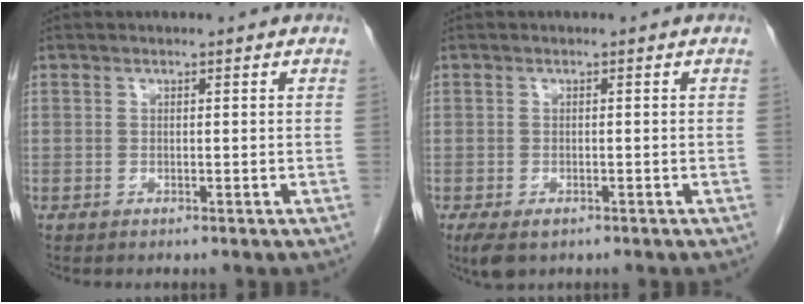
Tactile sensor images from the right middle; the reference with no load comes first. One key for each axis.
{"total": 4.0, "fx": -2.5, "fy": 2.0, "fz": 2.5, "tx": -0.049, "ty": -0.010, "tz": -0.038}